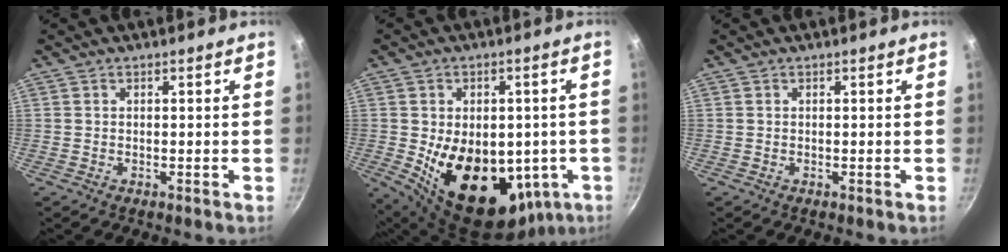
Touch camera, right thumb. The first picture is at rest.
{"total": 21.8, "force": [-3.7, 14.4, 16.0], "torque": [-0.225, -0.007, -0.028]}
{"total": 0.0}